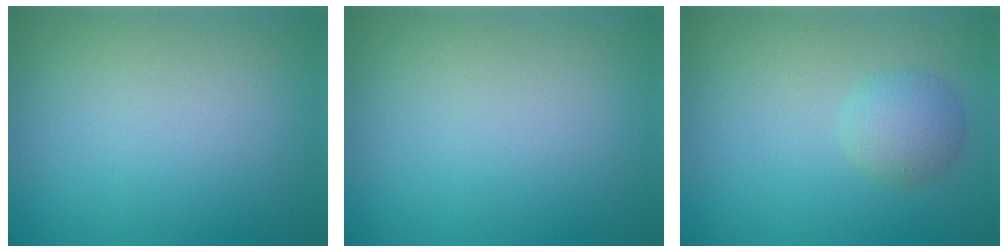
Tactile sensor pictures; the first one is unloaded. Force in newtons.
{"total": 0.0}
{"total": 2.4, "press": 2.4, "slide": 0.2}